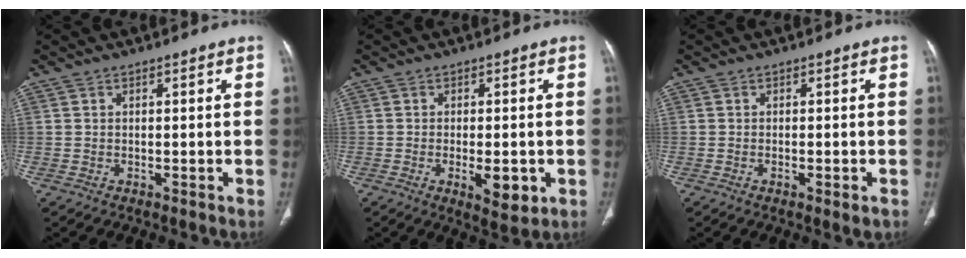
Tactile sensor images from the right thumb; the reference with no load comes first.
{"total": 6.6, "force": [-1.8, 2.6, 5.7], "torque": [-0.077, -0.009, -0.019]}
{"total": 2.6, "force": [-1.0, 0.7, 2.3], "torque": [-0.035, -0.001, -0.009]}